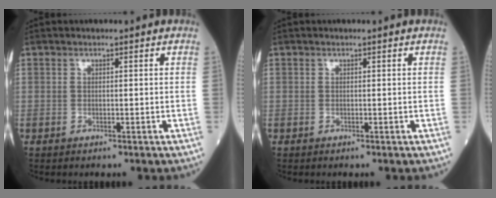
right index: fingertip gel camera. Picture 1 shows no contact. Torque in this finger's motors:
{"motor_torque": [0.01, 0.01, 0.00, 0.00]}